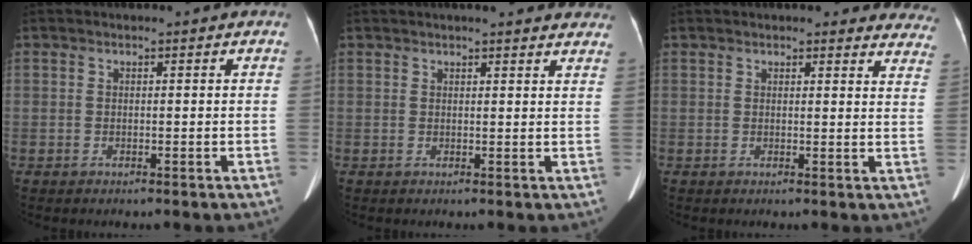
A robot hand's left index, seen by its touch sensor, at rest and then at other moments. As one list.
[{"total": 12.2, "force": [11.1, 2.1, 4.7], "torque": [-0.038, 0.012, 0.112]}, {"total": 13.7, "force": [12.9, 3.1, 3.2], "torque": [0.010, -0.033, 0.109]}]